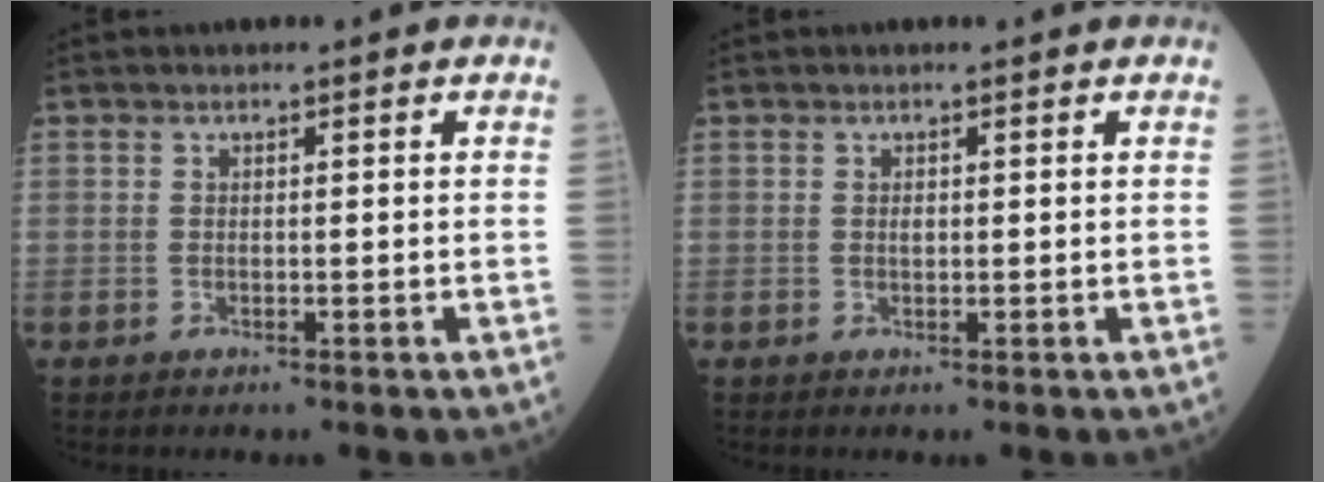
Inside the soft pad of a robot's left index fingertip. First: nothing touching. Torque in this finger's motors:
{"motor_torque": [0.60, -0.08, 0.26, 0.05]}